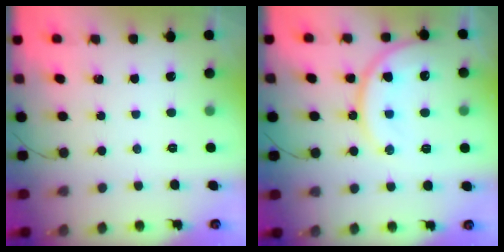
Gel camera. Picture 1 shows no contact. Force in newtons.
{"total": 15.9, "press": 15.9, "slide": 1.4}